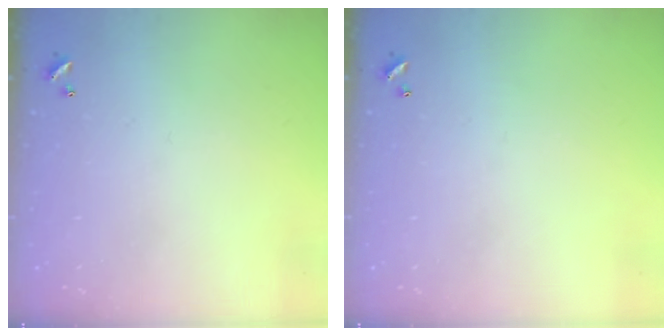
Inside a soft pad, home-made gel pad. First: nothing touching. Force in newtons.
{"total": 0.0}